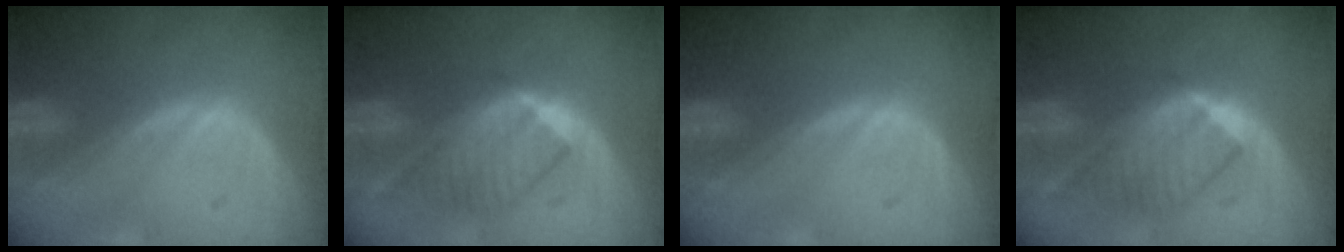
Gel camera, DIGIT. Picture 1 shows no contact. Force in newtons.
{"total": 6.5, "press": 6.4, "slide": 1.0}
{"total": 0.0}
{"total": 6.5, "press": 6.4, "slide": 1.0}